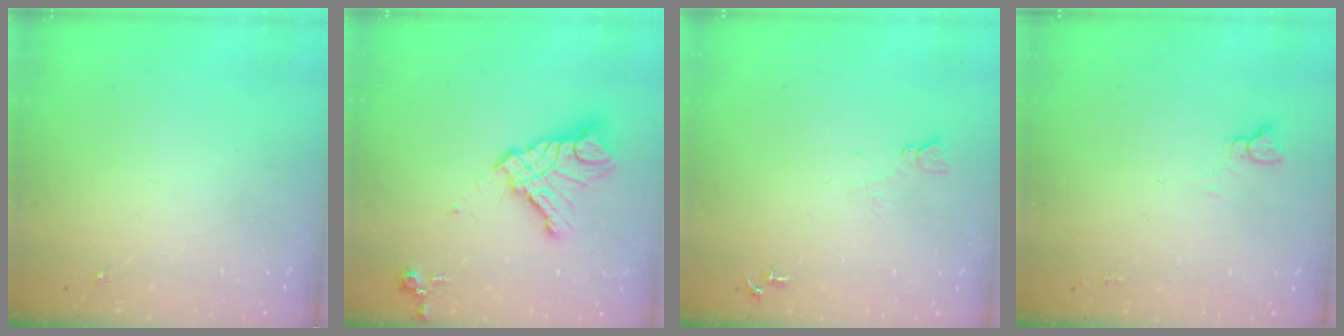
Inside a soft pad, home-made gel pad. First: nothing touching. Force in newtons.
{"total": 15.8, "press": 15.7, "slide": 1.7}
{"total": 6.6, "press": 6.6, "slide": 0.7}
{"total": 3.6, "press": 3.6, "slide": 0.3}